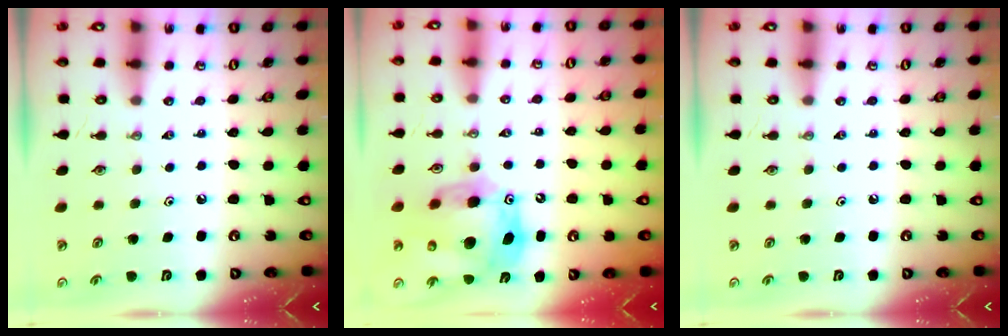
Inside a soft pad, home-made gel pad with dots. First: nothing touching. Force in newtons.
{"total": 17.3, "press": 17.1, "slide": 2.9}
{"total": 0.0}